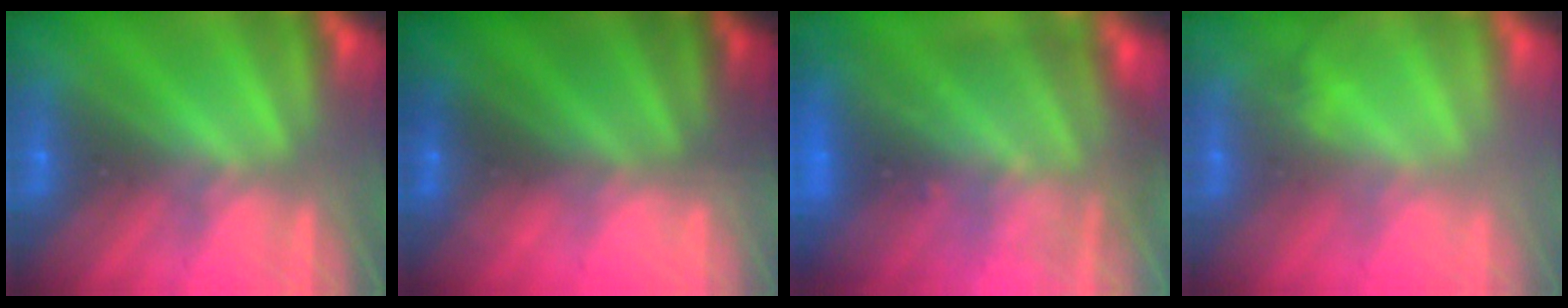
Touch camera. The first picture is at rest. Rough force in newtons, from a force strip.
{"total": 1.5}
{"total": 9.0}
{"total": 2.9}